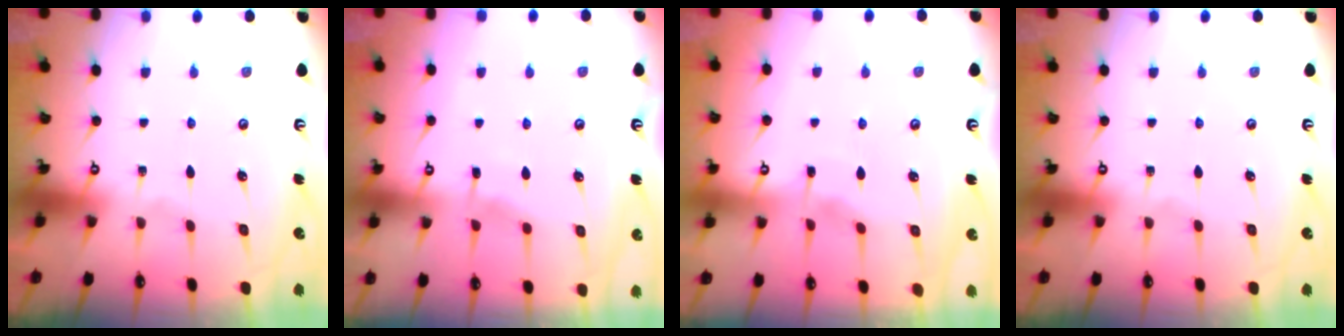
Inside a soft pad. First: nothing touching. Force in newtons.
{"total": 4.0, "press": 3.9, "slide": 0.5}
{"total": 2.7, "press": 2.6, "slide": 0.4}
{"total": 0.0}